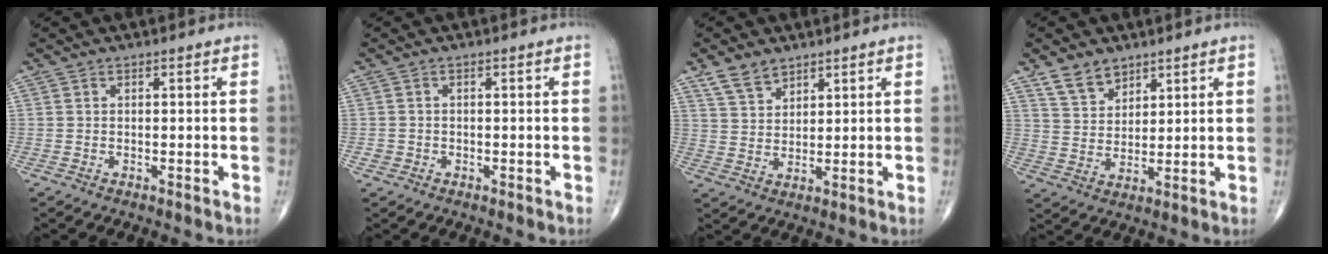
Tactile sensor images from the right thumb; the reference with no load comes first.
{"total": 1.1, "force": [-0.4, 1.0, 0.2], "torque": [0.003, 0.004, -0.006]}
{"total": 5.5, "force": [4.1, 3.0, 2.1], "torque": [-0.025, -0.021, 0.084]}
{"total": 6.4, "force": [4.6, 3.8, 2.3], "torque": [-0.022, -0.029, 0.094]}